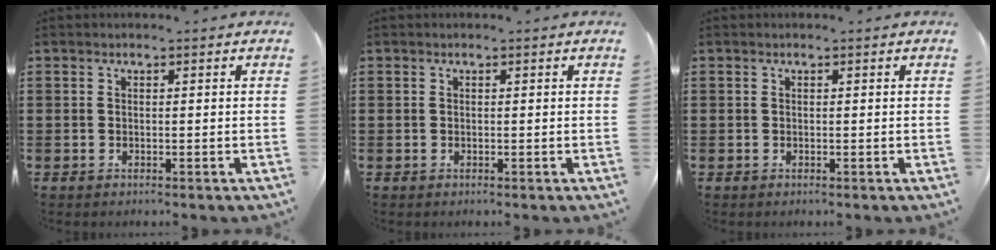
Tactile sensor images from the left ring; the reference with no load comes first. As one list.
[{"total": 0.0}, {"total": 0.0}]